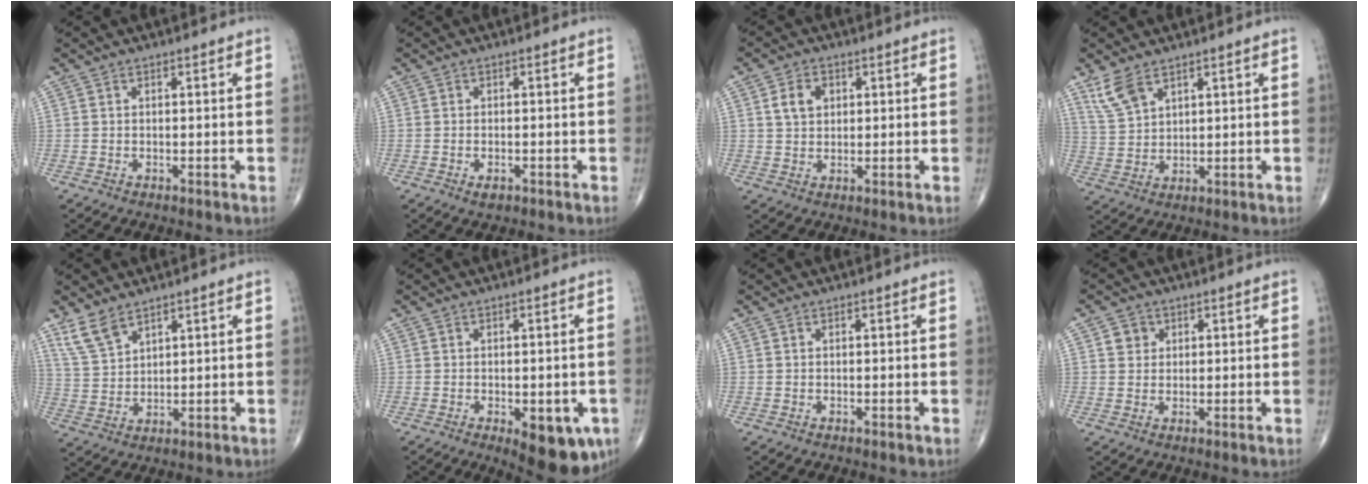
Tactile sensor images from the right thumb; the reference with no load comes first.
{"total": 1.7, "force": [-0.9, 0.9, 1.2], "torque": [-0.018, 0.002, -0.012]}
{"total": 4.9, "force": [1.5, 3.6, 2.9], "torque": [-0.039, -0.001, 0.026]}
{"total": 5.8, "force": [4.0, 2.7, 3.3], "torque": [-0.065, -0.013, 0.090]}
{"total": 5.8, "force": [4.4, 2.4, 2.9], "torque": [-0.055, -0.018, 0.098]}
{"total": 10.4, "force": [-4.1, 4.5, 8.4], "torque": [-0.084, 0.000, -0.043]}
{"total": 0.0}
{"total": 2.8, "force": [1.0, 2.5, 0.8], "torque": [0.001, -0.004, 0.014]}